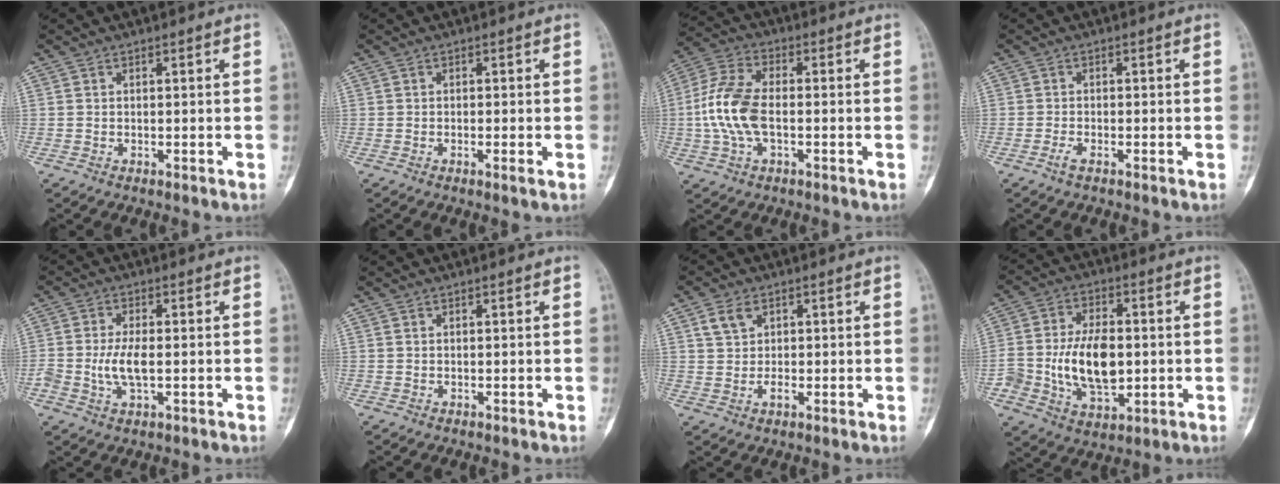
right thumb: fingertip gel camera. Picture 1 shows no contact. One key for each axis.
{"total": 1.1, "fx": -0.4, "fy": 0.3, "fz": 1.0, "tx": -0.021, "ty": -0.003, "tz": -0.008}
{"total": 11.3, "fx": -1.1, "fy": 6.0, "fz": 9.5, "tx": -0.210, "ty": 0.021, "tz": -0.028}
{"total": 1.4, "fx": -1.0, "fy": 0.5, "fz": 0.9, "tx": -0.026, "ty": 0.000, "tz": -0.022}
{"total": 5.8, "fx": -0.8, "fy": 2.6, "fz": 5.2, "tx": -0.112, "ty": 0.001, "tz": -0.015}
{"total": 0.0}
{"total": 4.5, "fx": 1.4, "fy": 3.4, "fz": 2.6, "tx": -0.038, "ty": -0.003, "tz": 0.028}
{"total": 14.2, "fx": -1.1, "fy": 8.3, "fz": 11.4, "tx": -0.190, "ty": 0.007, "tz": -0.011}